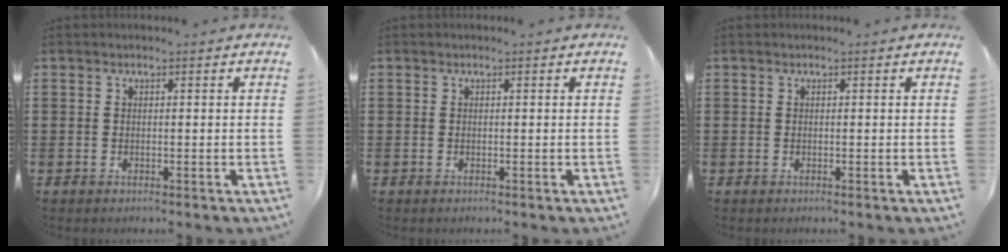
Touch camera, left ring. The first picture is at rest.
{"total": 0.0}
{"total": 0.0}